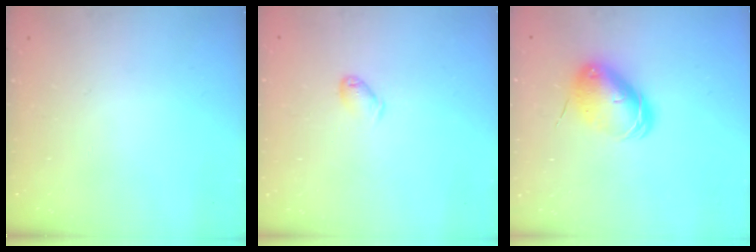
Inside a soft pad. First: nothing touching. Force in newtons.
{"total": 3.6, "press": 3.5, "slide": 0.6}
{"total": 8.4, "press": 8.3, "slide": 1.4}